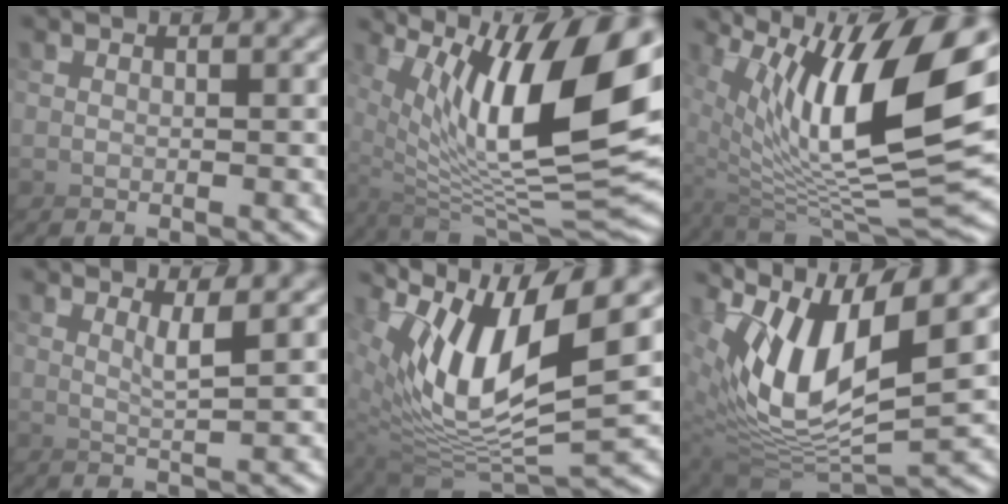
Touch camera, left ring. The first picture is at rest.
{"total": 11.0, "force": [3.9, 3.7, 9.6], "torque": [-0.159, 0.024, 0.057]}
{"total": 9.9, "force": [3.6, 3.1, 8.7], "torque": [-0.146, 0.025, 0.051]}
{"total": 4.3, "force": [2.7, -3.2, -0.8], "torque": [-0.016, 0.020, 0.038]}
{"total": 7.6, "force": [2.8, 4.0, 5.8], "torque": [-0.147, 0.026, 0.029]}
{"total": 6.6, "force": [2.4, 4.1, 4.6], "torque": [-0.131, 0.024, 0.022]}